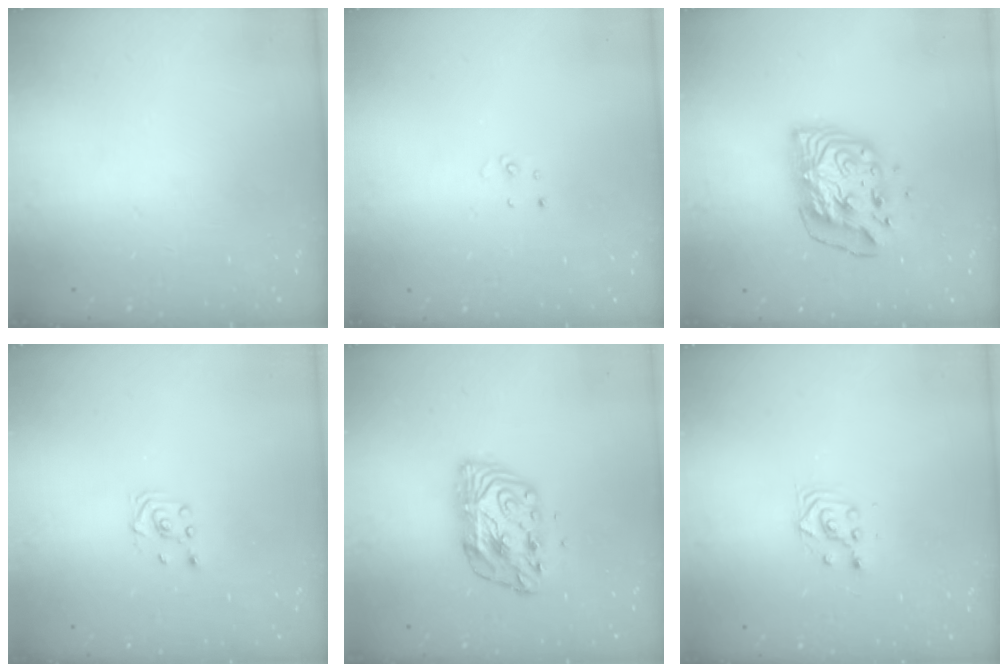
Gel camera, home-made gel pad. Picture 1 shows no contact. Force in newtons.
{"total": 2.7, "press": 2.7, "slide": 0.3}
{"total": 10.6, "press": 10.5, "slide": 1.6}
{"total": 1.6, "press": 1.4, "slide": 0.9}
{"total": 9.7, "press": 9.7, "slide": 0.9}
{"total": 2.8, "press": 2.8, "slide": 0.2}